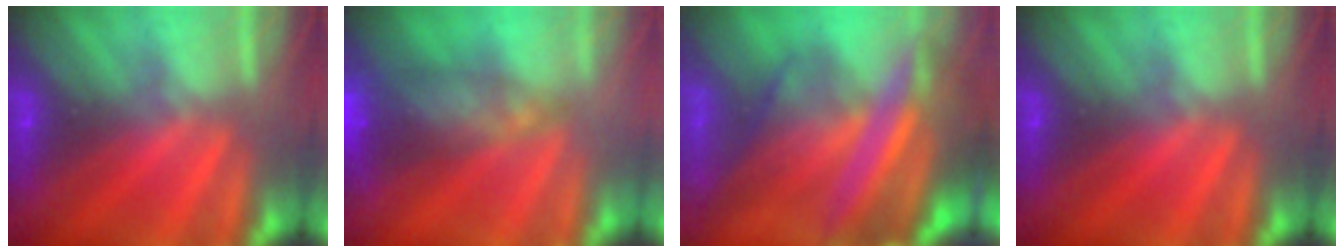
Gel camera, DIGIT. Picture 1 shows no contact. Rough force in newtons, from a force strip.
{"total": 6.7}
{"total": 7.6}
{"total": 0.0}